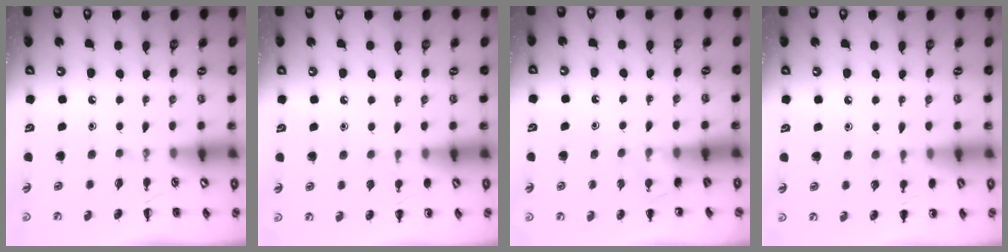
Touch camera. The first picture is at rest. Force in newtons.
{"total": 5.0, "press": 4.8, "slide": 1.5}
{"total": 5.8, "press": 5.5, "slide": 1.9}
{"total": 5.2, "press": 5.0, "slide": 1.6}